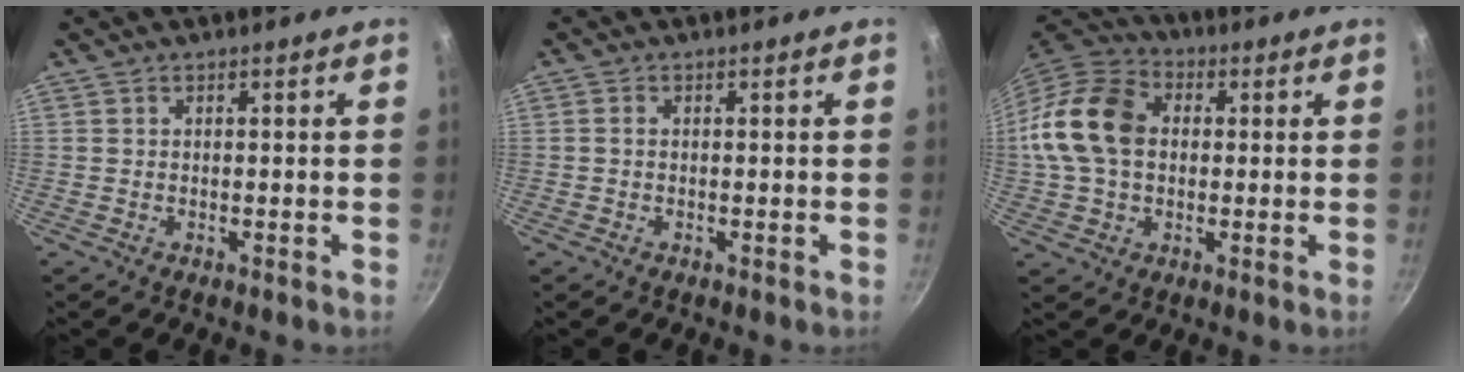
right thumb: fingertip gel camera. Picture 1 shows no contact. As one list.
[{"total": 0.8, "force": [0.0, 0.5, 0.6], "torque": [-0.011, 0.004, -0.002]}, {"total": 15.8, "force": [1.2, 11.5, 10.8], "torque": [-0.189, 0.028, 0.008]}]